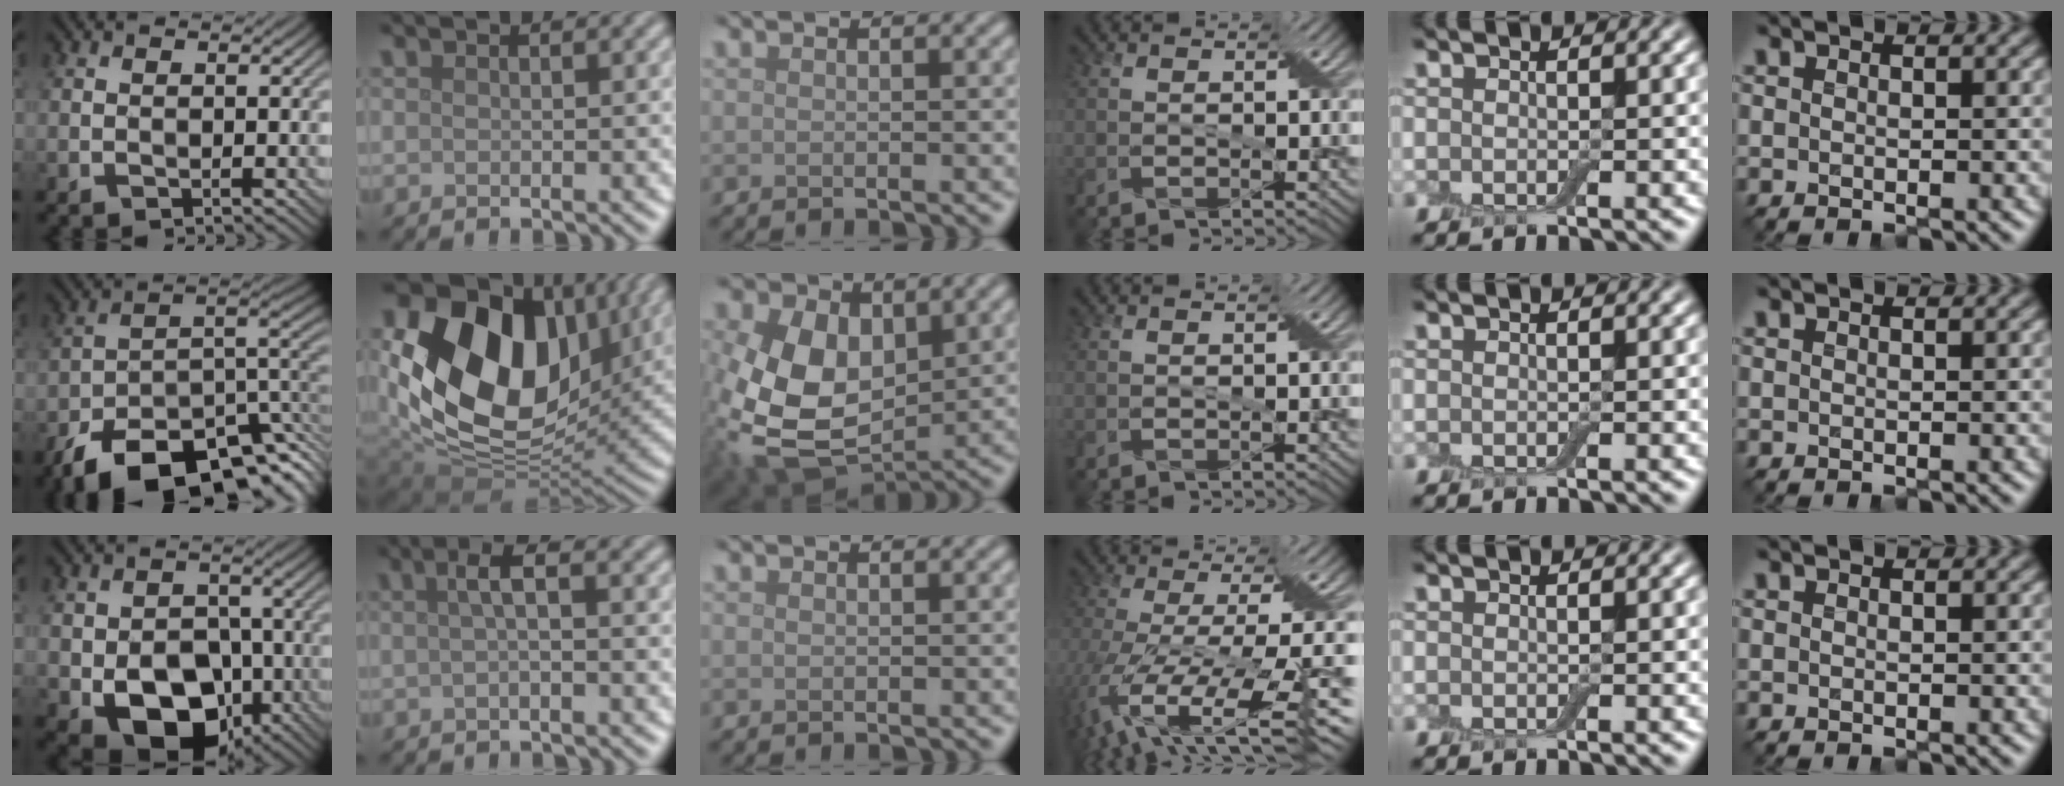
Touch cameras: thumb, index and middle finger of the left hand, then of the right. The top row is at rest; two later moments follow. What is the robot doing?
{"motion": "peel", "object": "duck tape"}